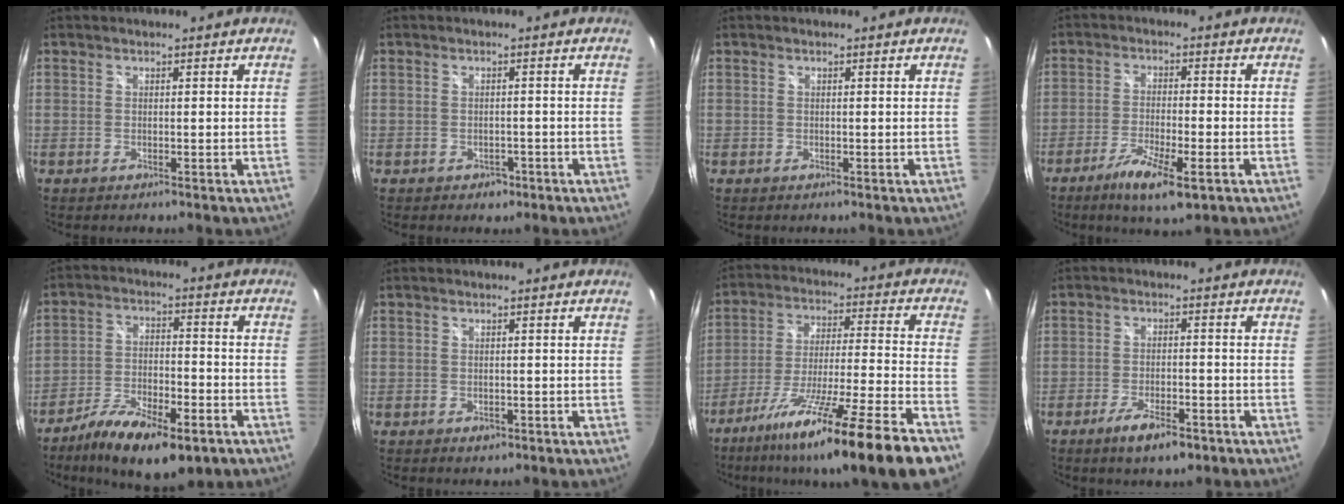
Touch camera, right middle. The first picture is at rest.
{"total": 2.5, "force": [-1.3, 1.9, 0.8], "torque": [-0.018, -0.002, -0.014]}
{"total": 0.0}
{"total": 8.6, "force": [-4.9, 1.8, 6.8], "torque": [-0.146, -0.020, -0.086]}
{"total": 16.5, "force": [-10.7, 6.0, 11.0], "torque": [-0.204, -0.030, -0.171]}
{"total": 1.6, "force": [-0.7, 1.2, 0.7], "torque": [-0.011, -0.004, -0.009]}
{"total": 22.6, "force": [-16.3, -0.8, 15.7], "torque": [-0.266, -0.065, -0.262]}
{"total": 6.8, "force": [-4.3, 2.3, 4.7], "torque": [-0.102, -0.010, -0.068]}